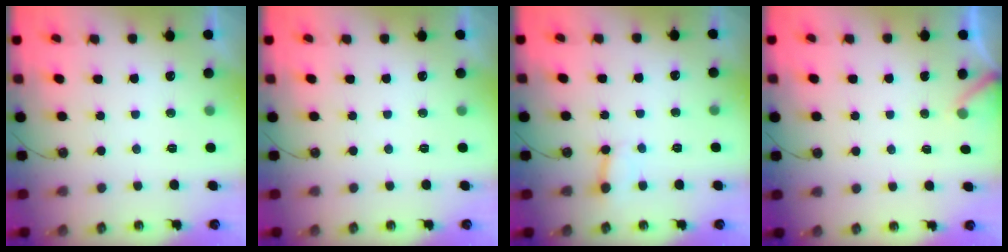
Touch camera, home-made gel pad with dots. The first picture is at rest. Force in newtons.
{"total": 0.0}
{"total": 2.6, "press": 2.6, "slide": 0.1}
{"total": 3.0, "press": 3.0, "slide": 0.2}